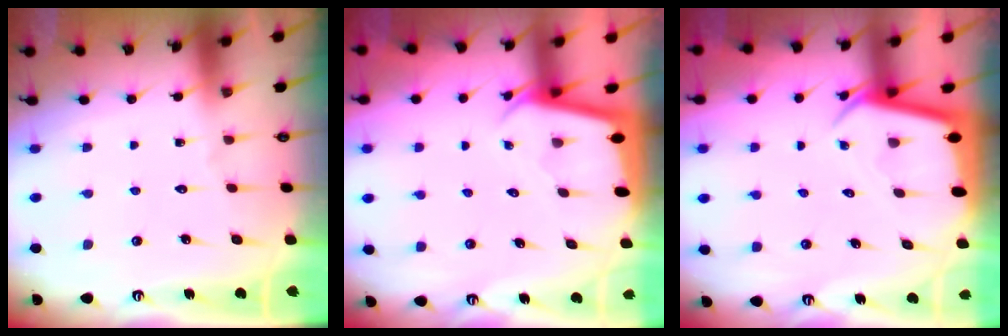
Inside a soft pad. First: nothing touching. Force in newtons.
{"total": 2.2, "press": 2.2, "slide": 0.1}
{"total": 3.6, "press": 3.6, "slide": 0.2}